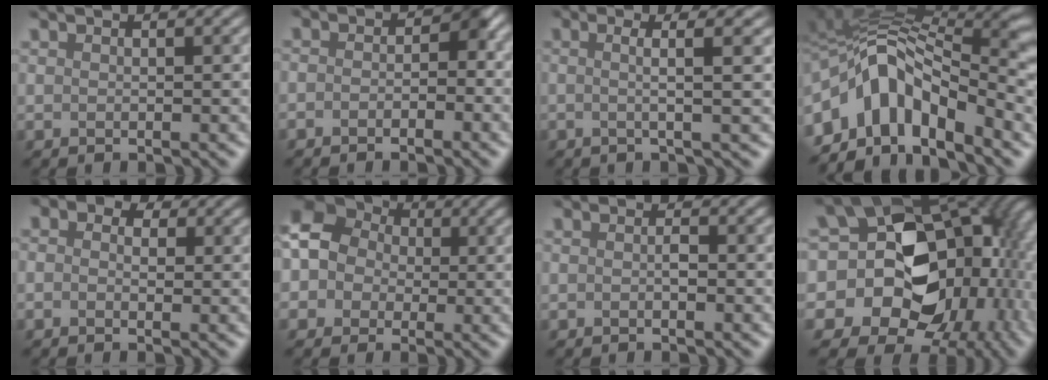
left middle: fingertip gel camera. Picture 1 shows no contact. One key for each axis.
{"total": 2.0, "fx": -1.9, "fy": -0.5, "fz": 0.0, "tx": -0.025, "ty": -0.001, "tz": -0.010}
{"total": 2.0, "fx": -0.2, "fy": -0.8, "fz": 1.8, "tx": -0.047, "ty": 0.000, "tz": 0.010}
{"total": 7.8, "fx": -3.1, "fy": 4.0, "fz": 5.9, "tx": -0.127, "ty": 0.012, "tz": -0.045}
{"total": 0.9, "fx": -0.2, "fy": 0.9, "fz": 0.1, "tx": -0.002, "ty": 0.007, "tz": -0.006}
{"total": 6.3, "fx": -0.5, "fy": 6.1, "fz": 1.1, "tx": -0.057, "ty": 0.027, "tz": -0.027}
{"total": 1.5, "fx": -0.8, "fy": -0.9, "fz": -0.8, "tx": -0.007, "ty": -0.001, "tz": 0.009}
{"total": 17.0, "fx": -3.2, "fy": 13.4, "fz": 10.0, "tx": -0.145, "ty": -0.013, "tz": -0.028}